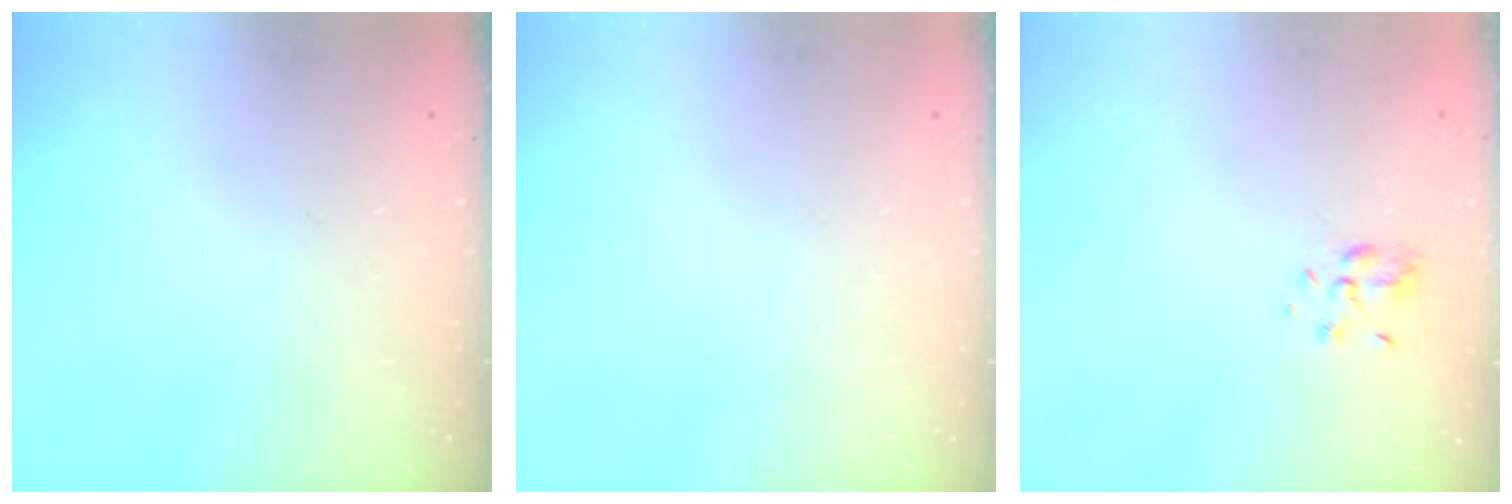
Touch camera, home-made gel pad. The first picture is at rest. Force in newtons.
{"total": 0.0}
{"total": 4.2, "press": 3.9, "slide": 1.5}